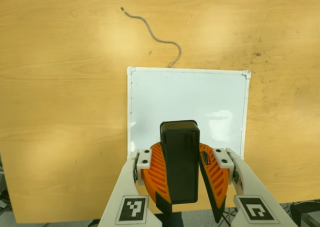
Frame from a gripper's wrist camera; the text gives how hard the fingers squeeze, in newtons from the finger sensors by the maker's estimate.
{"total": 9.7, "left": 9.8, "right": 9.7}